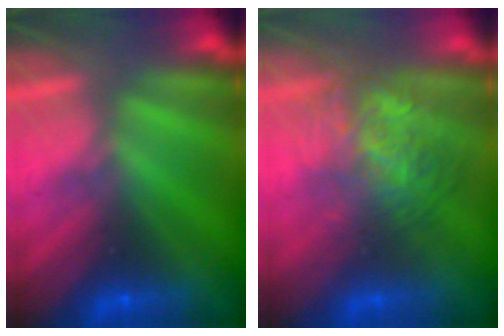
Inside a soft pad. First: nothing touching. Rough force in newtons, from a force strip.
{"total": 3.7}